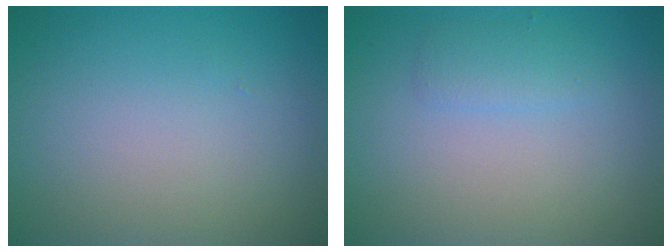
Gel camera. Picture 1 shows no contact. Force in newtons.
{"total": 1.4, "press": 1.4, "slide": 0.1}